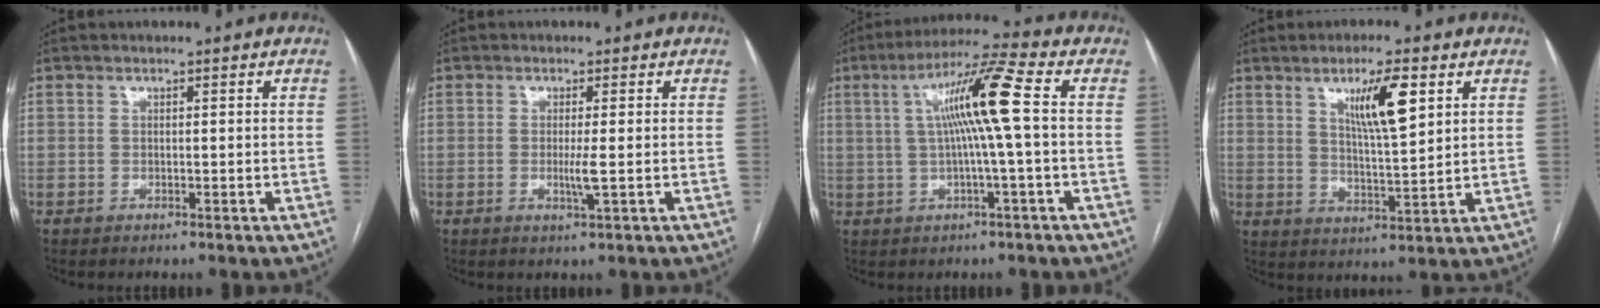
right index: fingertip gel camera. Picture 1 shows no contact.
{"total": 2.4, "force": [-0.4, -0.4, 2.4], "torque": [-0.048, -0.007, -0.006]}
{"total": 10.5, "force": [1.2, -0.8, 10.4], "torque": [-0.184, 0.020, 0.019]}
{"total": 8.4, "force": [3.8, 1.0, 7.4], "torque": [-0.129, -0.004, 0.067]}